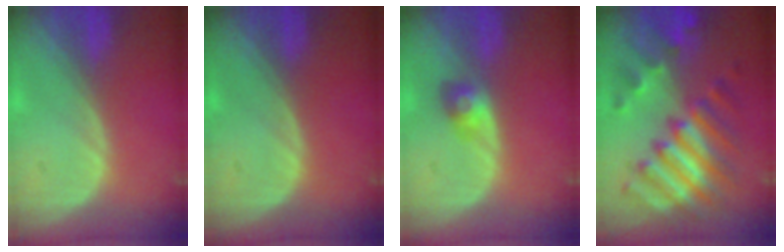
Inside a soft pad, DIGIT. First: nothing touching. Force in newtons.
{"total": 0.0}
{"total": 3.0, "press": 2.7, "slide": 1.4}
{"total": 11.4, "press": 11.3, "slide": 1.3}